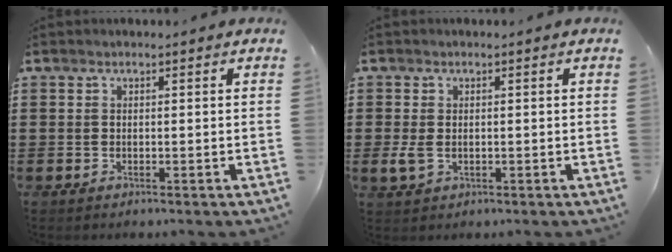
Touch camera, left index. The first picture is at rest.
{"total": 2.1, "force": [-0.3, 1.3, 1.7], "torque": [-0.049, -0.004, -0.009]}